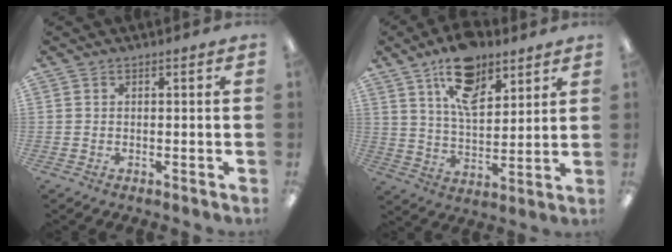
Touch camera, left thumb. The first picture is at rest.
{"total": 13.9, "force": [8.8, 7.0, 8.2], "torque": [-0.133, -0.031, 0.155]}